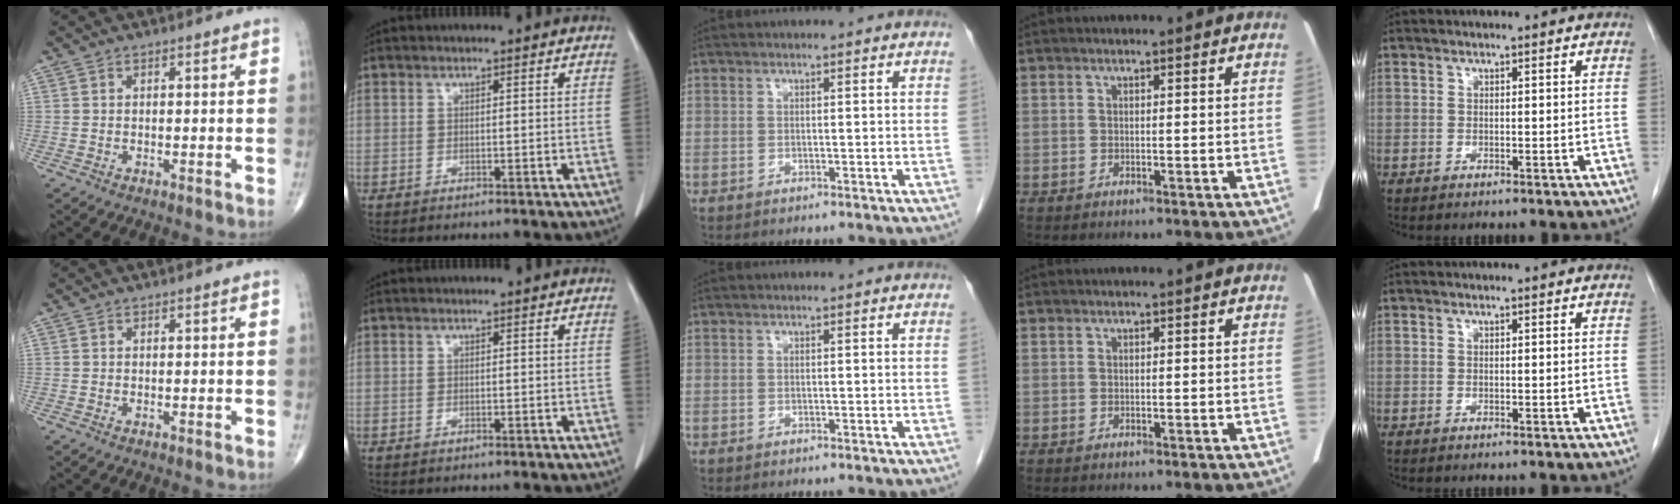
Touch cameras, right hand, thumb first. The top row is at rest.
{"middle": {"total": 0.9, "force": [0.9, 0.1, 0.0], "torque": [0.002, 0.001, 0.016]}}